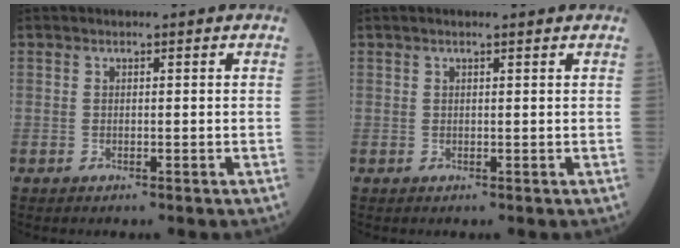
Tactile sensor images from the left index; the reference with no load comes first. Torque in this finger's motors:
{"motor_torque": [0.32, -0.48, 0.02, 0.00]}